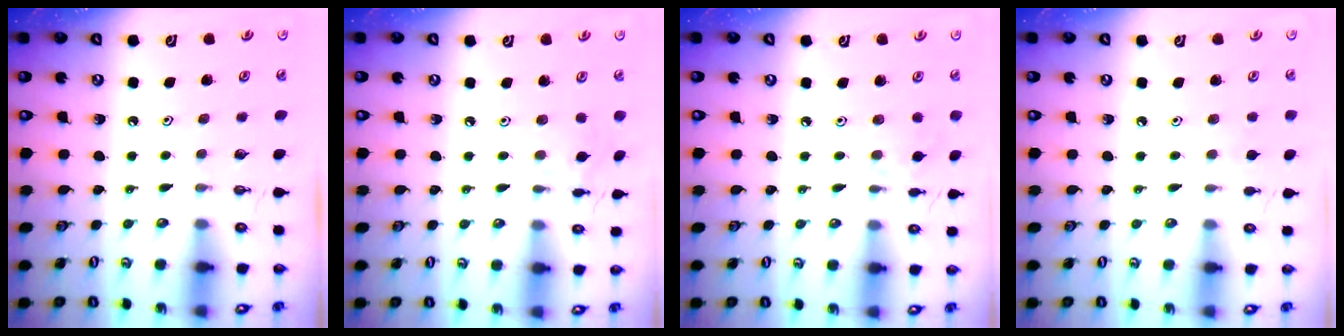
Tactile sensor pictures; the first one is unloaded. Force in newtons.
{"total": 1.6, "press": 1.6, "slide": 0.2}
{"total": 3.4, "press": 3.3, "slide": 0.7}
{"total": 4.2, "press": 4.1, "slide": 0.6}